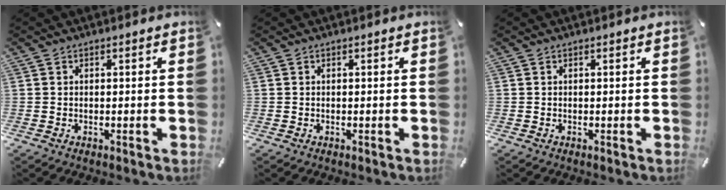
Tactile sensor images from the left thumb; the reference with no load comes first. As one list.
[{"total": 0.0}, {"total": 0.0}]